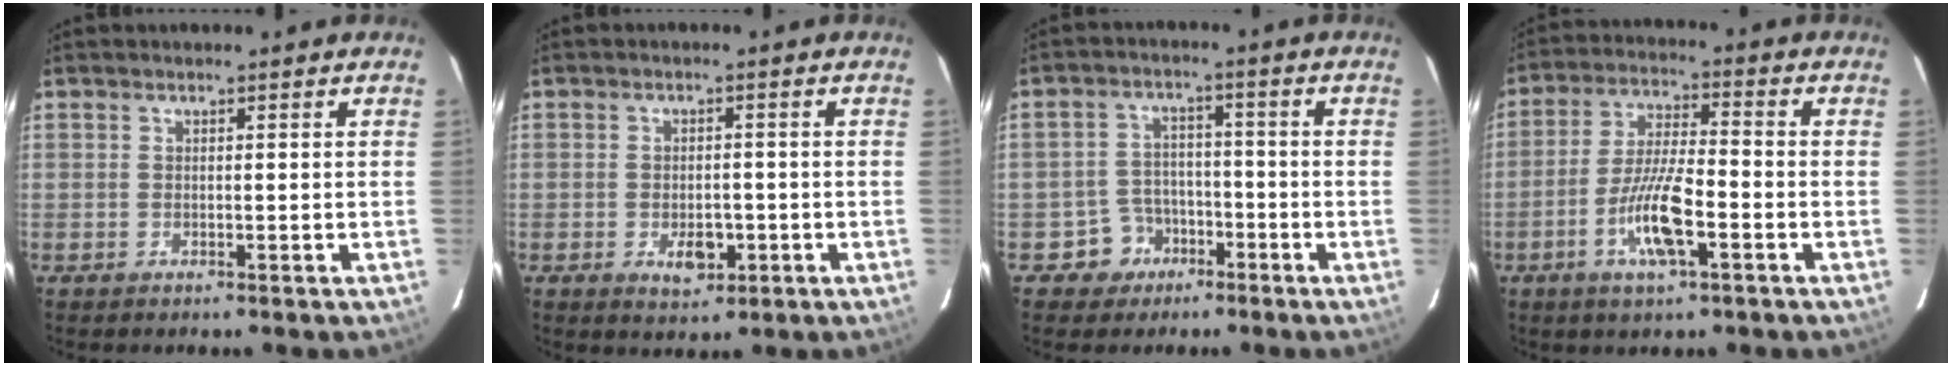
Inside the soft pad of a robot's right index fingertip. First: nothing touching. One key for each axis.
{"total": 4.1, "fx": -1.4, "fy": 2.3, "fz": 3.1, "tx": -0.045, "ty": 0.000, "tz": -0.012}
{"total": 5.4, "fx": -2.8, "fy": 4.7, "fz": 0.2, "tx": 0.002, "ty": 0.016, "tz": -0.039}
{"total": 9.7, "fx": -3.7, "fy": 1.7, "fz": 8.8, "tx": -0.171, "ty": -0.003, "tz": -0.070}